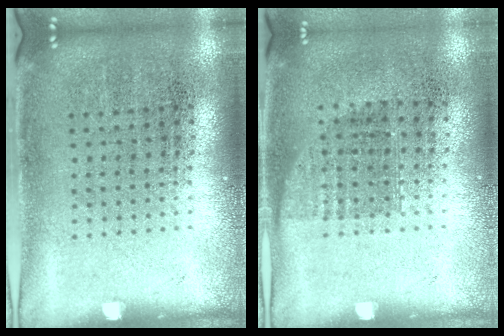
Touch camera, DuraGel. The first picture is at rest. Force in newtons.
{"total": 0.8, "press": 0.6, "slide": 0.4}